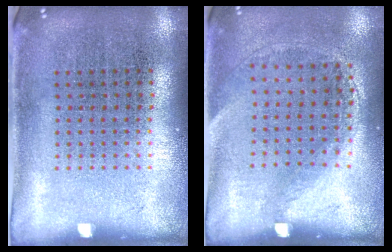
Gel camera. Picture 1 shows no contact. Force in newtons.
{"total": 1.4, "press": 1.0, "slide": 1.0}